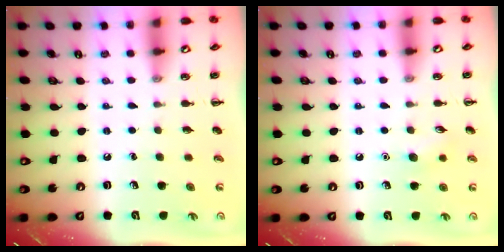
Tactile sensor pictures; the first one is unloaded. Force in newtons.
{"total": 5.4, "press": 5.2, "slide": 1.4}